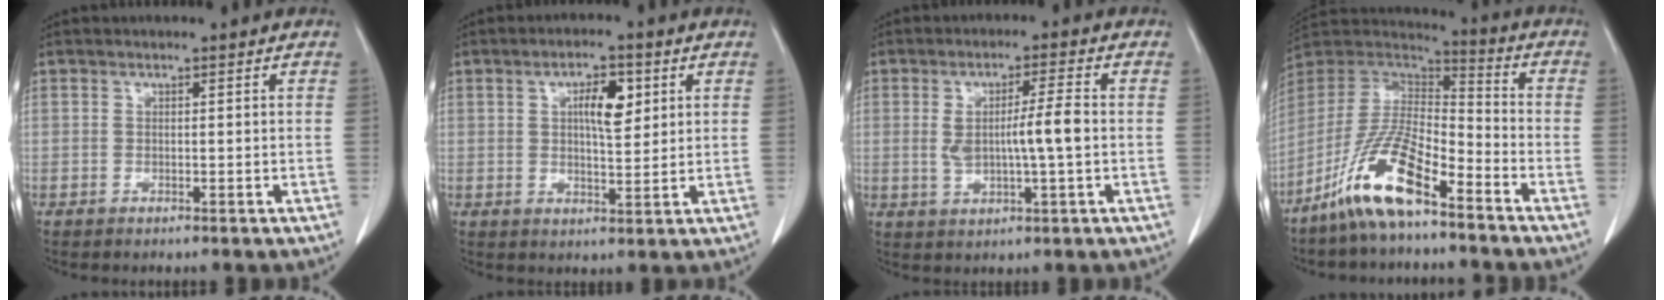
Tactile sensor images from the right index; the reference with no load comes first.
{"total": 5.7, "force": [1.9, 1.9, 5.1], "torque": [-0.085, 0.003, 0.032]}
{"total": 6.6, "force": [0.0, 0.6, 6.6], "torque": [-0.121, 0.003, 0.005]}
{"total": 13.6, "force": [-8.9, 3.0, 9.8], "torque": [-0.200, 0.004, -0.169]}